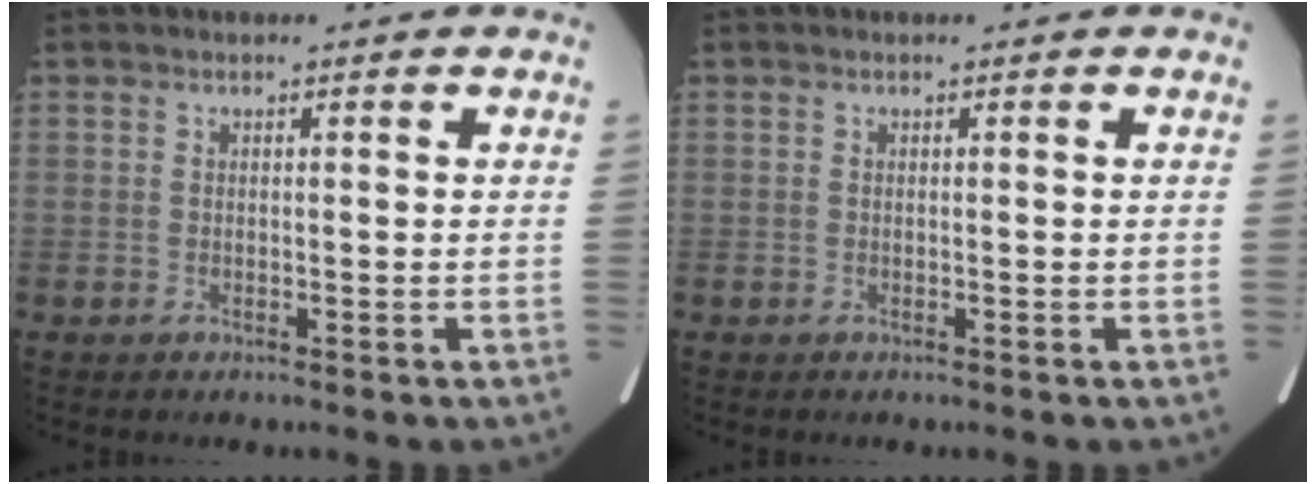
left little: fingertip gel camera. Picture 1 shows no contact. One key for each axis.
{"total": 0.0}